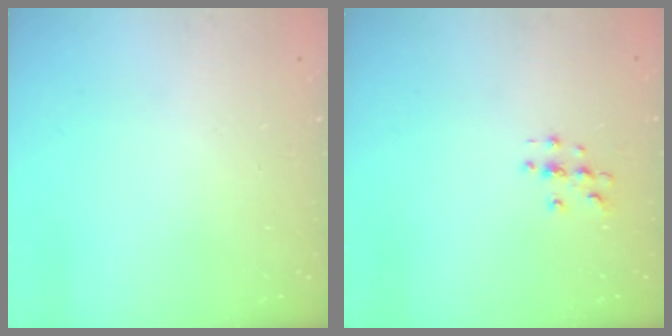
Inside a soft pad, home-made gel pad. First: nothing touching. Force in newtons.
{"total": 2.8, "press": 2.8, "slide": 0.2}